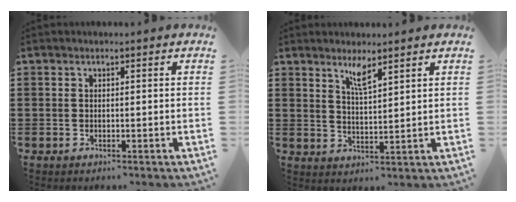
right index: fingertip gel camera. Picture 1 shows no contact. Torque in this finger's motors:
{"motor_torque": [0.01, 0.00, 0.06, 0.03]}